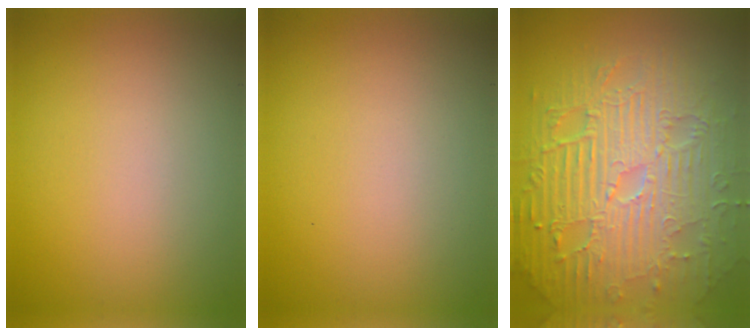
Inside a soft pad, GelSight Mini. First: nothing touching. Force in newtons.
{"total": 0.0}
{"total": 11.3, "press": 7.2, "slide": 8.7}